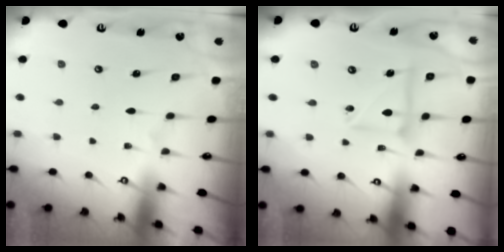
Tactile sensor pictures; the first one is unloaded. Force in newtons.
{"total": 10.3, "press": 10.2, "slide": 1.4}